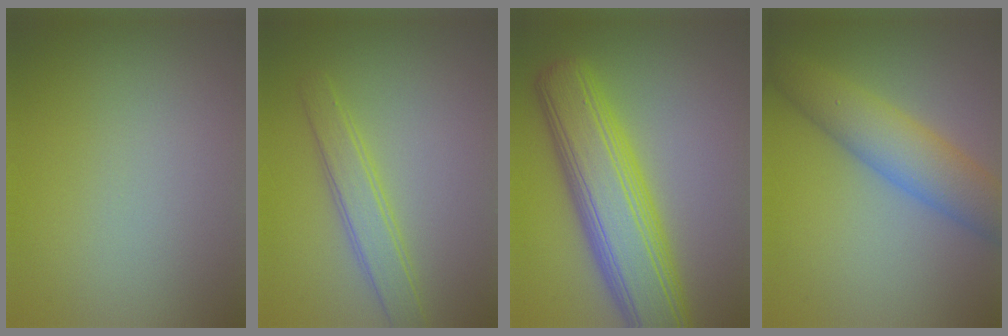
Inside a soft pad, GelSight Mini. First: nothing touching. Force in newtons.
{"total": 2.9, "press": 2.9, "slide": 0.1}
{"total": 9.7, "press": 9.7, "slide": 0.4}
{"total": 5.9, "press": 5.9, "slide": 0.3}